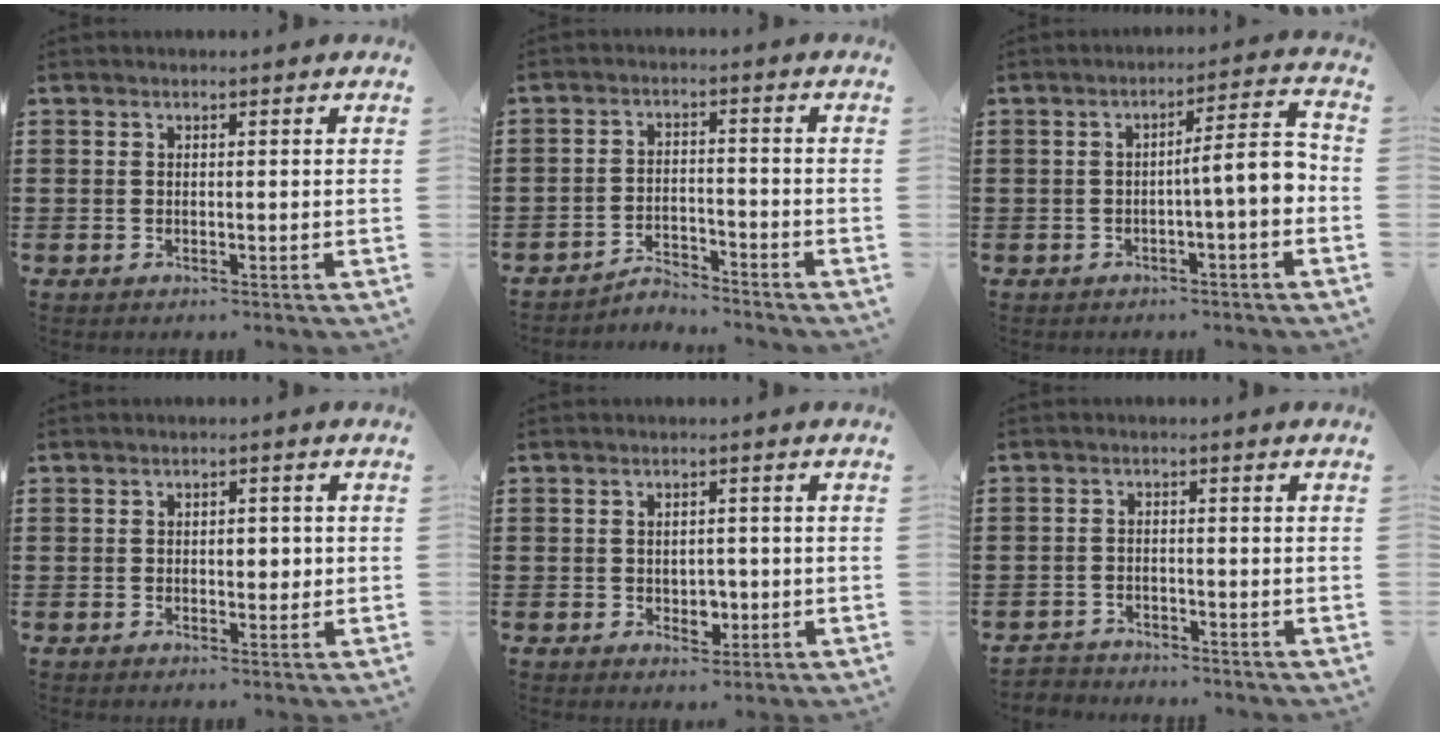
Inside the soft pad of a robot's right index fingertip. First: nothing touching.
{"total": 3.6, "force": [-3.5, 0.4, 0.2], "torque": [-0.011, 0.004, -0.075]}
{"total": 7.3, "force": [-0.8, 1.0, 7.2], "torque": [-0.112, -0.003, -0.020]}
{"total": 2.4, "force": [0.0, 1.4, 2.0], "torque": [-0.031, 0.002, -0.003]}
{"total": 2.7, "force": [-0.3, 2.0, 1.8], "torque": [-0.031, 0.002, -0.010]}
{"total": 2.1, "force": [-2.0, 0.5, -0.3], "torque": [-0.002, 0.003, -0.047]}